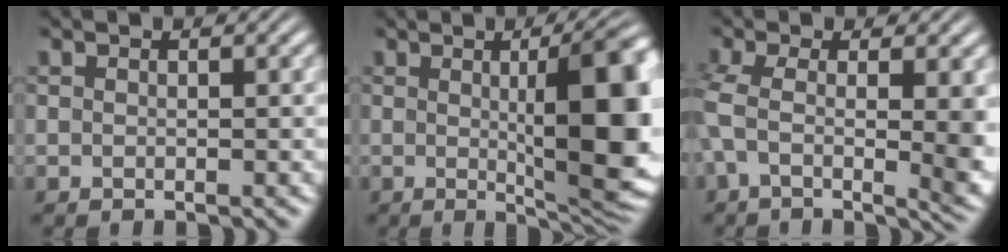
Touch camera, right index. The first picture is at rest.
{"total": 12.6, "force": [-0.3, 4.0, 11.9], "torque": [-0.138, -0.002, 0.002]}
{"total": 6.3, "force": [-0.5, 2.1, 5.9], "torque": [-0.098, -0.015, -0.006]}